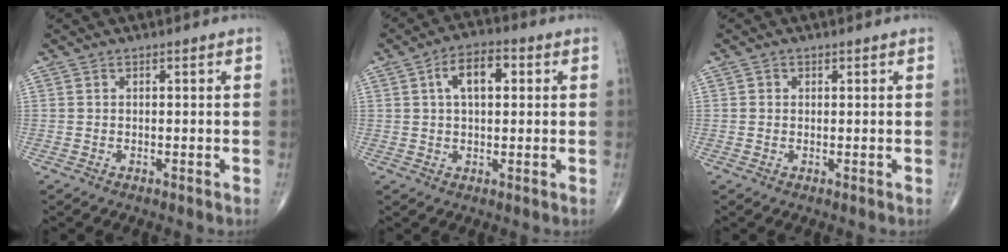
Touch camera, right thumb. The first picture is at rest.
{"total": 7.5, "force": [1.9, 4.0, 6.1], "torque": [-0.094, 0.014, 0.025]}
{"total": 0.8, "force": [0.2, 0.8, 0.2], "torque": [0.003, 0.000, 0.002]}